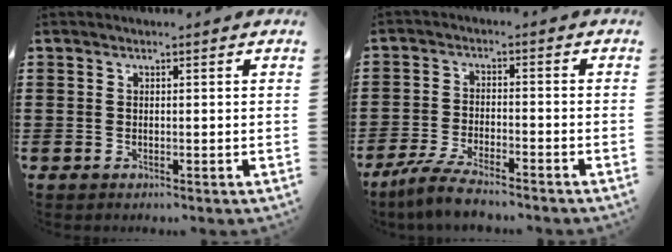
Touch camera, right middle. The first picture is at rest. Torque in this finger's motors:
{"motor_torque": [0.51, -0.20, 0.14, 0.03]}